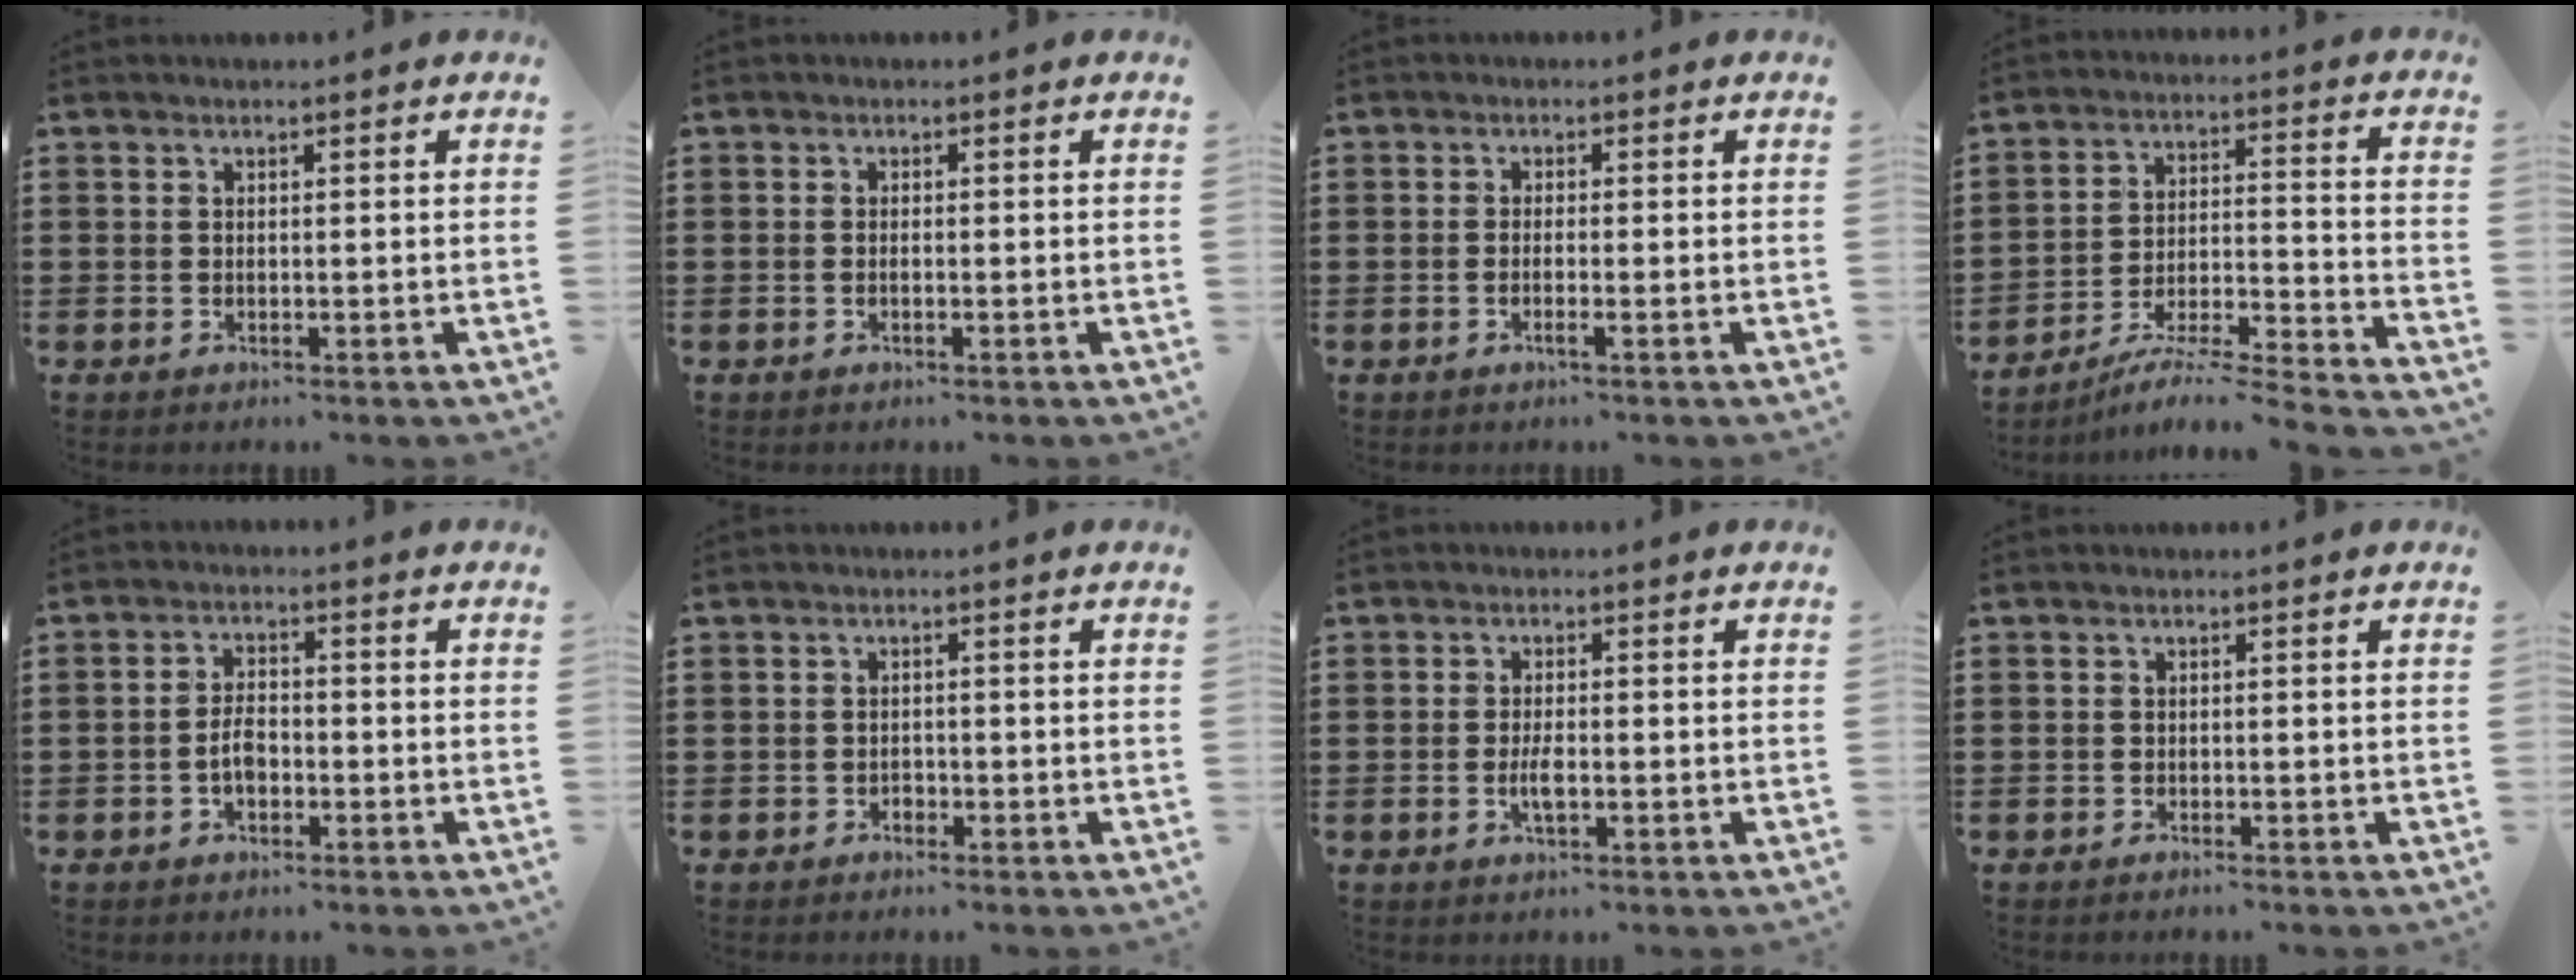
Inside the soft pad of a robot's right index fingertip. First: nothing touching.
{"total": 0.7, "force": [-0.3, -0.1, 0.6], "torque": [-0.012, -0.006, -0.004]}
{"total": 1.7, "force": [-0.9, -0.2, 1.4], "torque": [-0.023, -0.007, -0.015]}
{"total": 6.4, "force": [-5.8, -0.1, 2.7], "torque": [-0.046, -0.012, -0.118]}
{"total": 3.5, "force": [-1.2, 1.8, 2.8], "torque": [-0.067, 0.000, -0.028]}
{"total": 1.0, "force": [-0.8, 0.5, 0.2], "torque": [-0.007, 0.000, -0.018]}
{"total": 3.0, "force": [-0.8, 0.9, 2.7], "torque": [-0.063, -0.004, -0.019]}
{"total": 0.8, "force": [-0.8, -0.1, 0.1], "torque": [-0.003, -0.003, -0.015]}